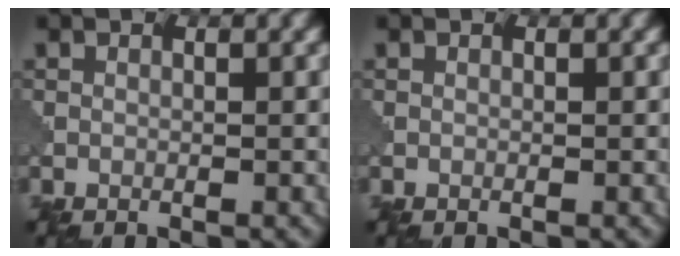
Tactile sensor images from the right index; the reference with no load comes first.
{"total": 0.0}